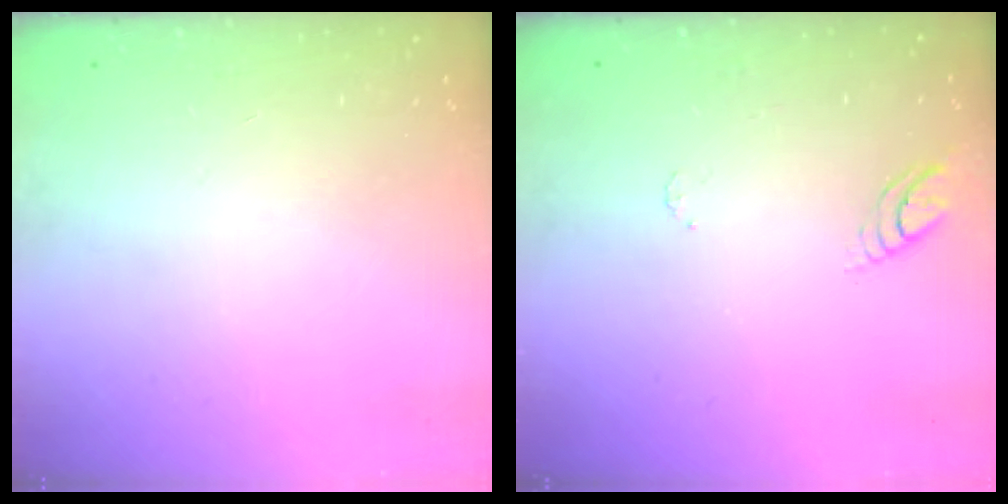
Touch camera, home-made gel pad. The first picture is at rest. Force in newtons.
{"total": 4.0, "press": 4.0, "slide": 0.4}